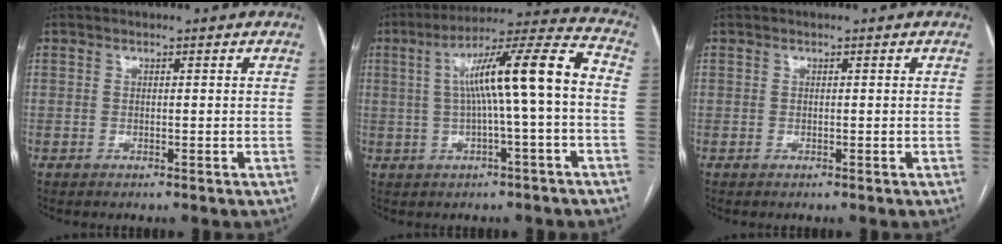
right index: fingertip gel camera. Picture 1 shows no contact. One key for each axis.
{"total": 13.3, "fx": 0.1, "fy": 0.1, "fz": 13.3, "tx": -0.211, "ty": 0.033, "tz": 0.000}
{"total": 0.0}